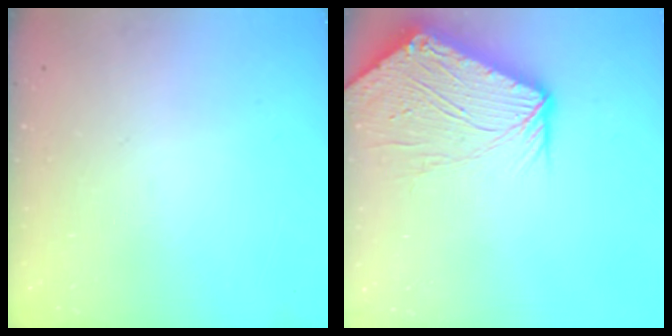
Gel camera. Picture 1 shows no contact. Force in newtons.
{"total": 9.0, "press": 8.8, "slide": 1.6}